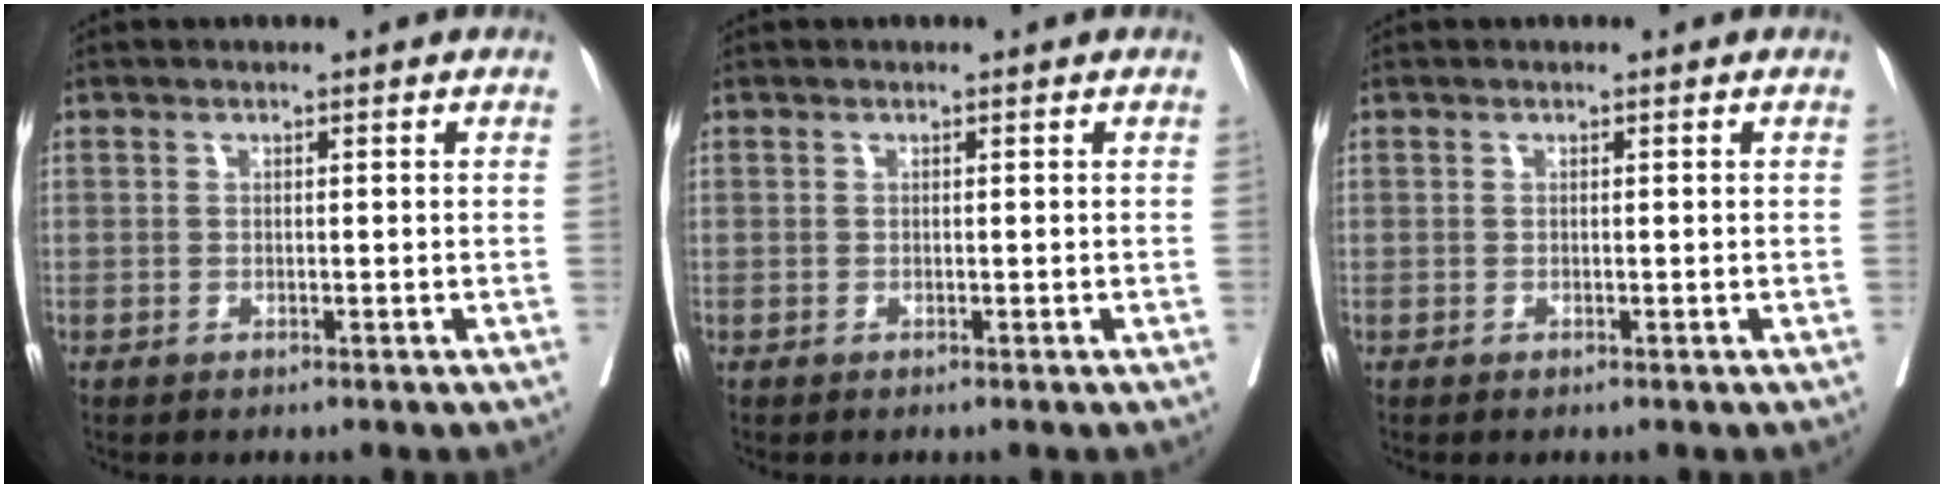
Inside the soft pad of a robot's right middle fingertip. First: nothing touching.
{"total": 0.0}
{"total": 0.0}